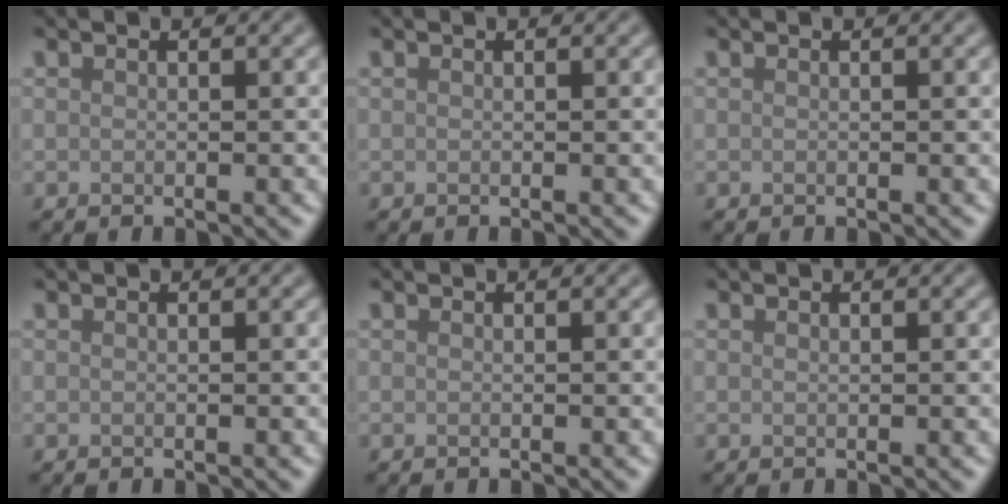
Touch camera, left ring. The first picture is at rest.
{"total": 0.0}
{"total": 0.0}
{"total": 0.0}
{"total": 0.0}
{"total": 0.0}